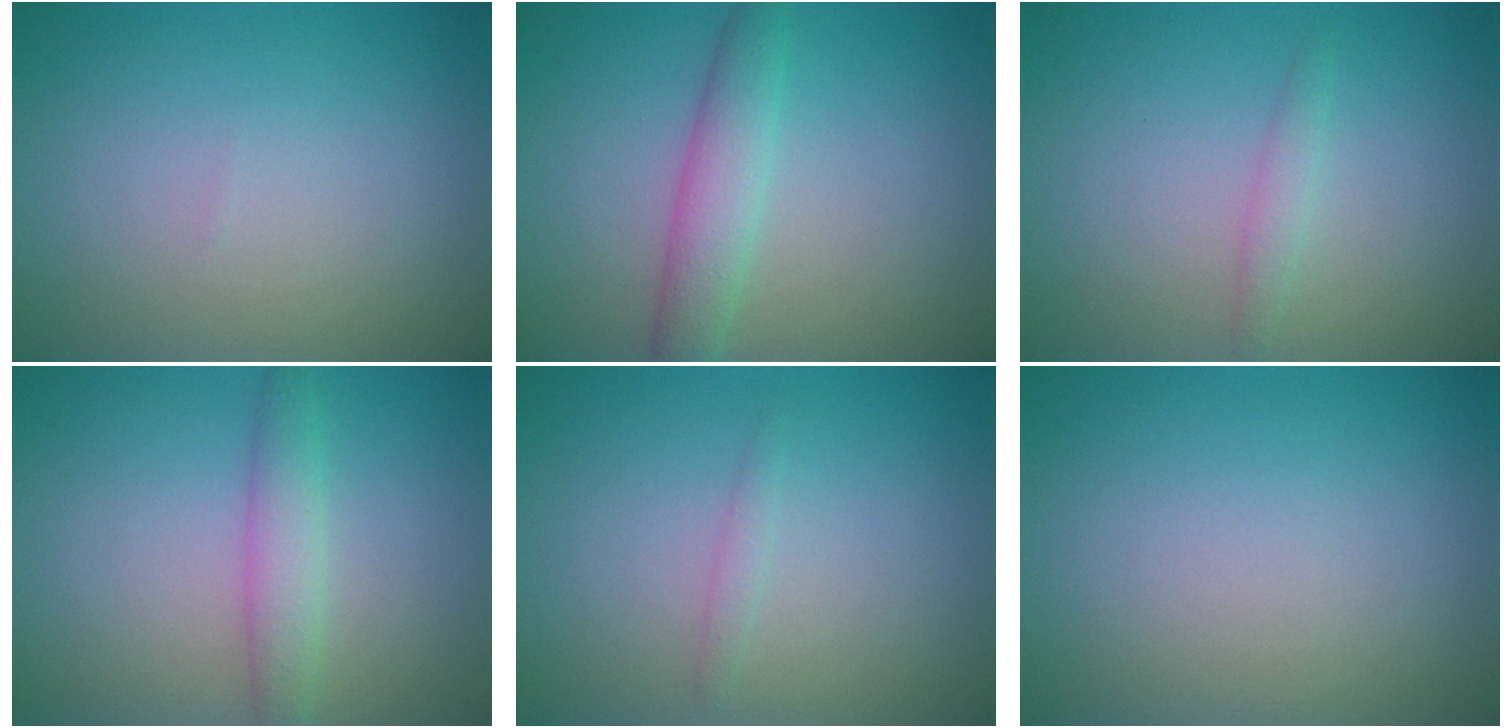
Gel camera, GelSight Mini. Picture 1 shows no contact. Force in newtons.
{"total": 3.4, "press": 3.4, "slide": 0.0}
{"total": 1.2, "press": 1.2, "slide": 0.1}
{"total": 2.8, "press": 2.8, "slide": 0.1}
{"total": 0.8, "press": 0.8, "slide": 0.0}
{"total": 0.0}